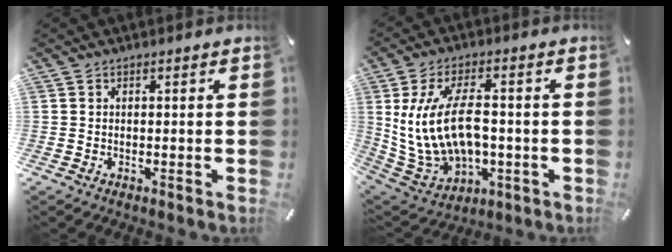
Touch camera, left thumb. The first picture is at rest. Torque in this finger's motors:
{"motor_torque": [2.52, 2.48, 1.39, 0.25, 0.42]}